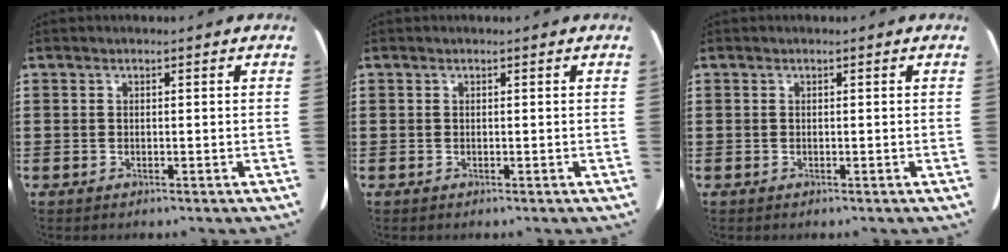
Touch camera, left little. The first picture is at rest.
{"total": 0.0}
{"total": 0.0}